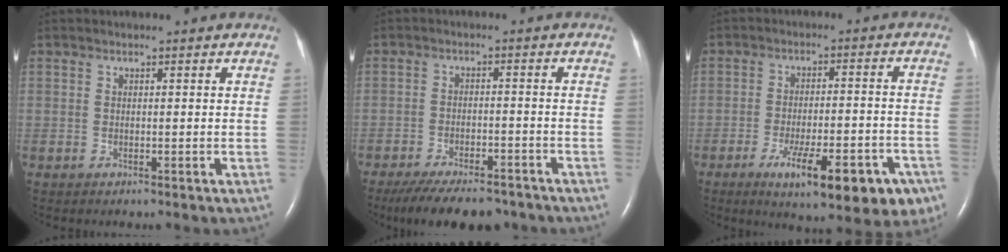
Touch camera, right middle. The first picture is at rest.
{"total": 13.5, "force": [-11.3, 4.2, 6.1], "torque": [-0.117, -0.013, -0.162]}
{"total": 15.0, "force": [-8.5, 4.1, 11.6], "torque": [-0.117, 0.004, -0.114]}